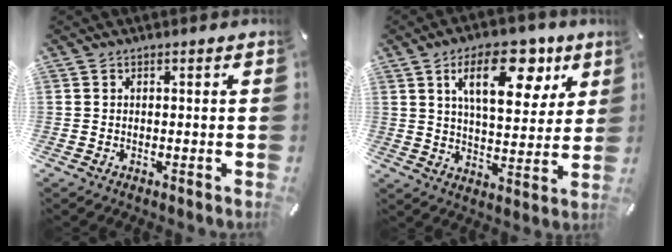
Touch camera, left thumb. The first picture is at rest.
{"total": 17.2, "force": [8.5, 8.6, 12.2], "torque": [-0.179, -0.022, 0.137]}